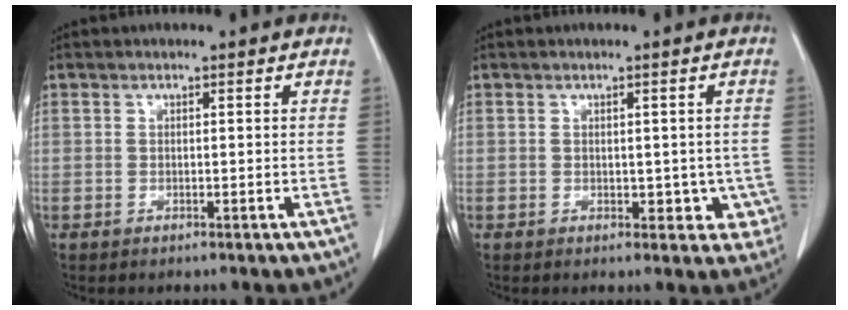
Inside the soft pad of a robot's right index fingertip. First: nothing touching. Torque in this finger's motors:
{"motor_torque": [0.06, 0.21, 0.07, 0.03]}